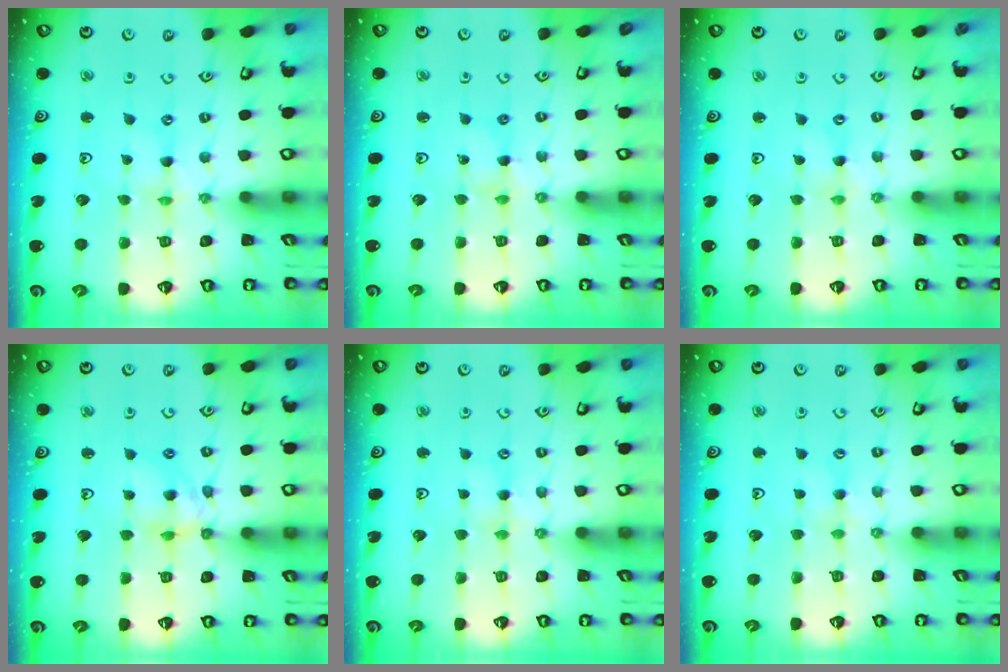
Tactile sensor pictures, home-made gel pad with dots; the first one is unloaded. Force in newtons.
{"total": 1.8, "press": 1.8, "slide": 0.2}
{"total": 0.0}
{"total": 9.7, "press": 9.7, "slide": 0.8}
{"total": 4.5, "press": 4.4, "slide": 0.6}
{"total": 2.0, "press": 2.0, "slide": 0.2}